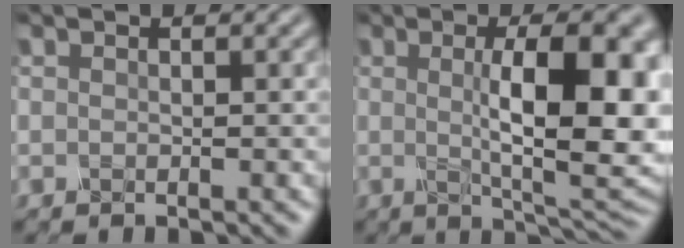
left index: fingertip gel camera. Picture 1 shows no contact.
{"total": 11.1, "force": [0.9, 3.0, 10.6], "torque": [-0.137, 0.000, 0.017]}